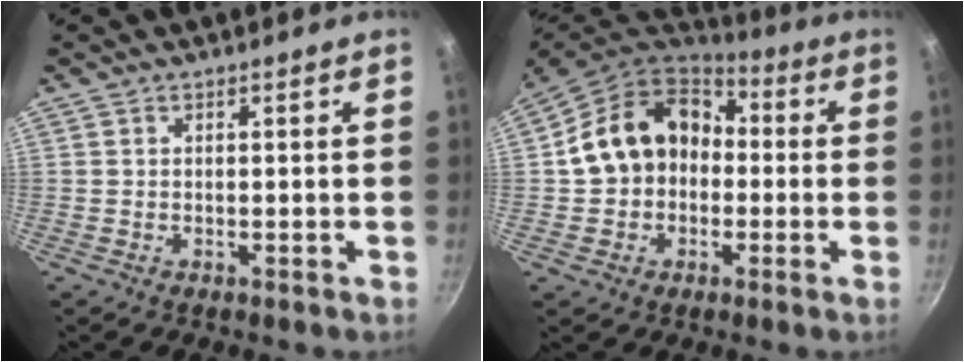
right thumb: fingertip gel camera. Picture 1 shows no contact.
{"total": 16.3, "force": [-0.3, 12.8, 10.0], "torque": [-0.147, 0.042, -0.015]}